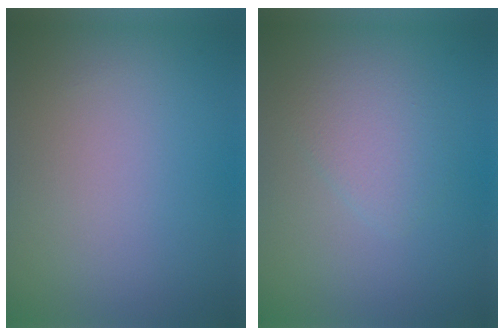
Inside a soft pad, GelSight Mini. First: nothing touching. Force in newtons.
{"total": 2.4, "press": 2.4, "slide": 0.1}